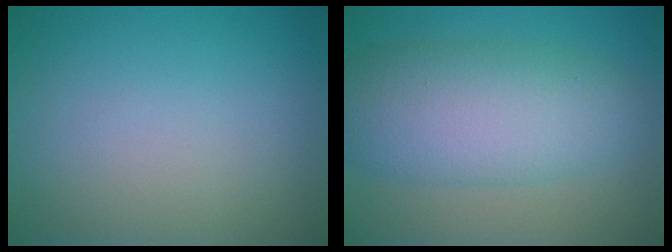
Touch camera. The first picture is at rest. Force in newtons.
{"total": 7.6, "press": 7.6, "slide": 0.1}